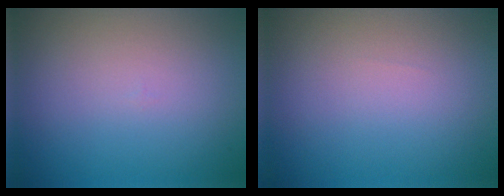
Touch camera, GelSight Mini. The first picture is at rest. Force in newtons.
{"total": 0.0}